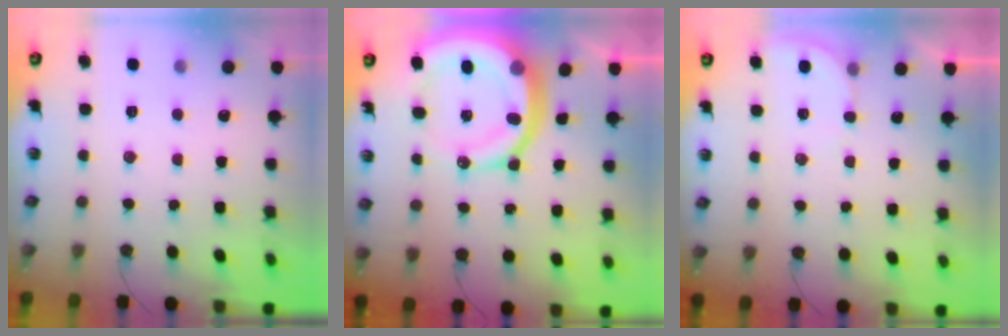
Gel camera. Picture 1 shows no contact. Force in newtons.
{"total": 18.3, "press": 18.1, "slide": 2.3}
{"total": 2.6, "press": 2.6, "slide": 0.2}